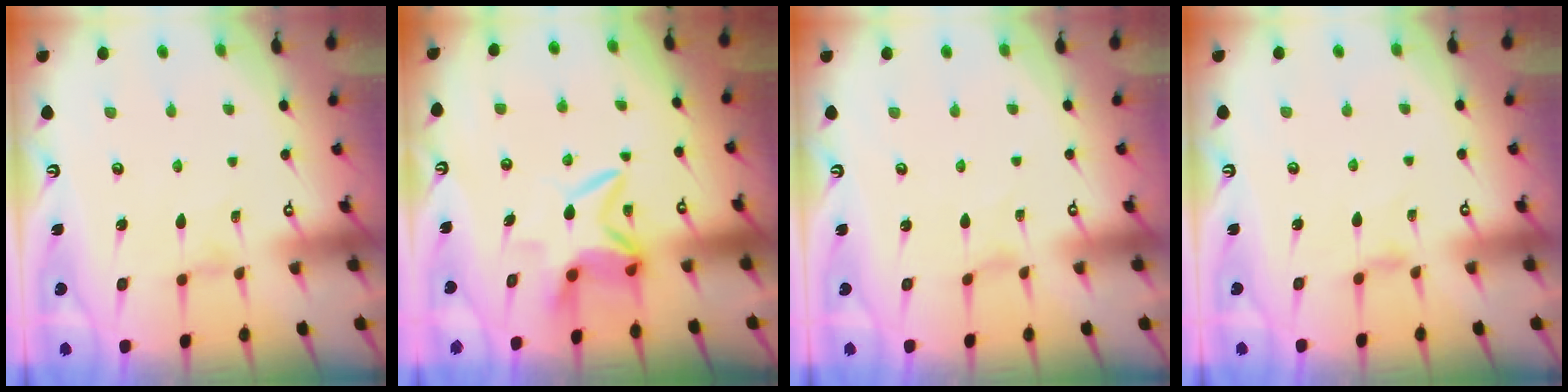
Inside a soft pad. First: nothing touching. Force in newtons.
{"total": 6.9, "press": 6.9, "slide": 0.3}
{"total": 0.0}
{"total": 2.7, "press": 2.6, "slide": 0.5}